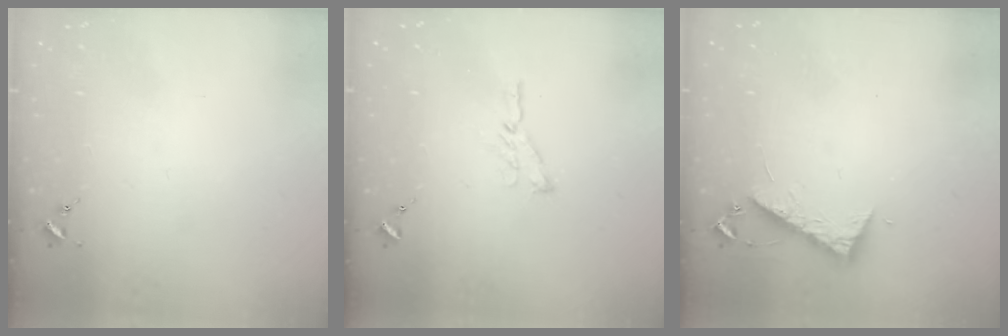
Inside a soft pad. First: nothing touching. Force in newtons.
{"total": 6.4, "press": 6.3, "slide": 0.6}
{"total": 7.7, "press": 7.6, "slide": 0.6}